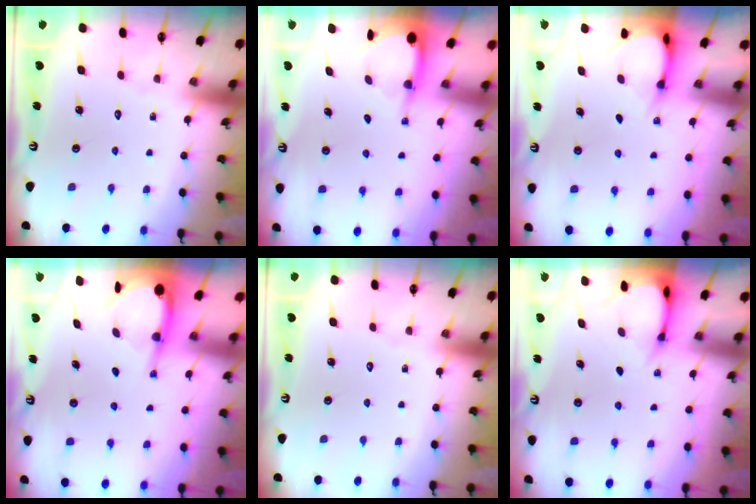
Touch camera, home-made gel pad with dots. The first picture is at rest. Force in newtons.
{"total": 3.4, "press": 3.4, "slide": 0.2}
{"total": 3.9, "press": 3.9, "slide": 0.3}
{"total": 5.4, "press": 5.4, "slide": 0.6}
{"total": 0.0}
{"total": 3.4, "press": 3.4, "slide": 0.2}